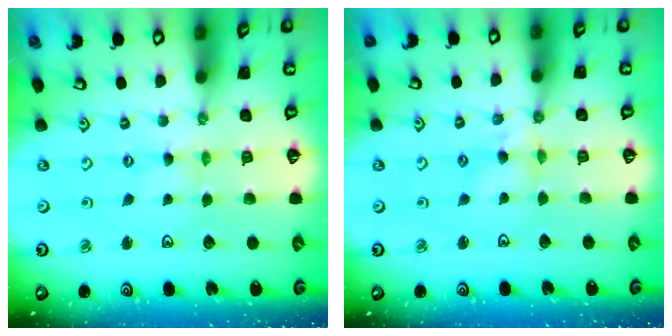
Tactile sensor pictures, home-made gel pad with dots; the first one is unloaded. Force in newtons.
{"total": 3.5, "press": 3.5, "slide": 0.3}